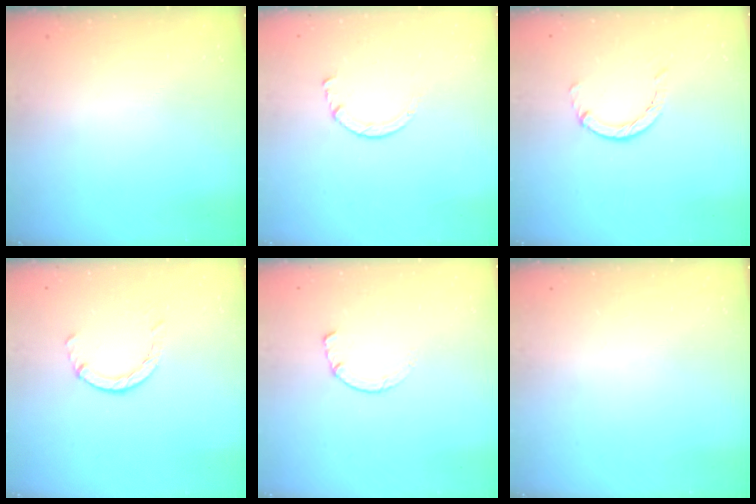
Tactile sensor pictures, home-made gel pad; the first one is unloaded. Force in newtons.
{"total": 2.9, "press": 2.8, "slide": 0.3}
{"total": 1.4, "press": 1.4, "slide": 0.3}
{"total": 2.9, "press": 2.8, "slide": 0.4}
{"total": 1.8, "press": 1.7, "slide": 0.3}
{"total": 0.0}